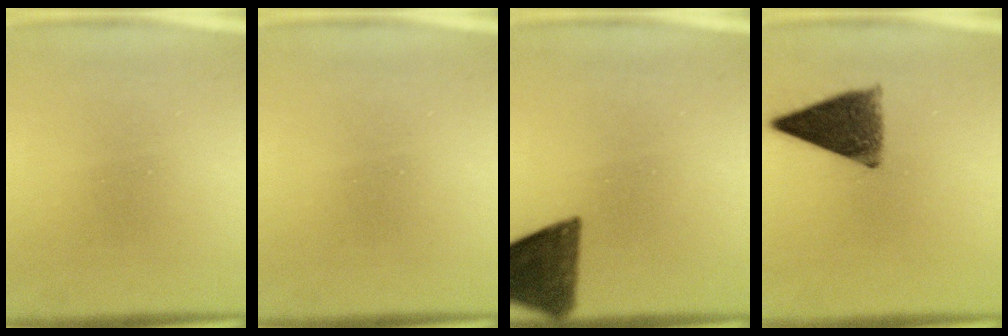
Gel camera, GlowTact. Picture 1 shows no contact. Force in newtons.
{"total": 0.0}
{"total": 10.6}
{"total": 9.9}